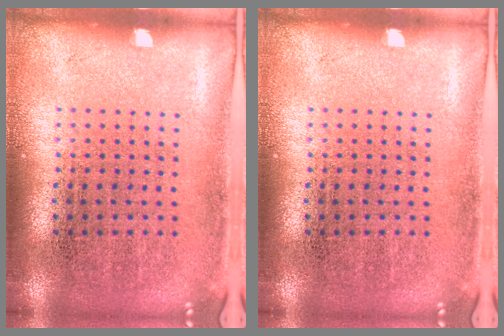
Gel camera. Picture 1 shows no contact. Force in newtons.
{"total": 0.0}